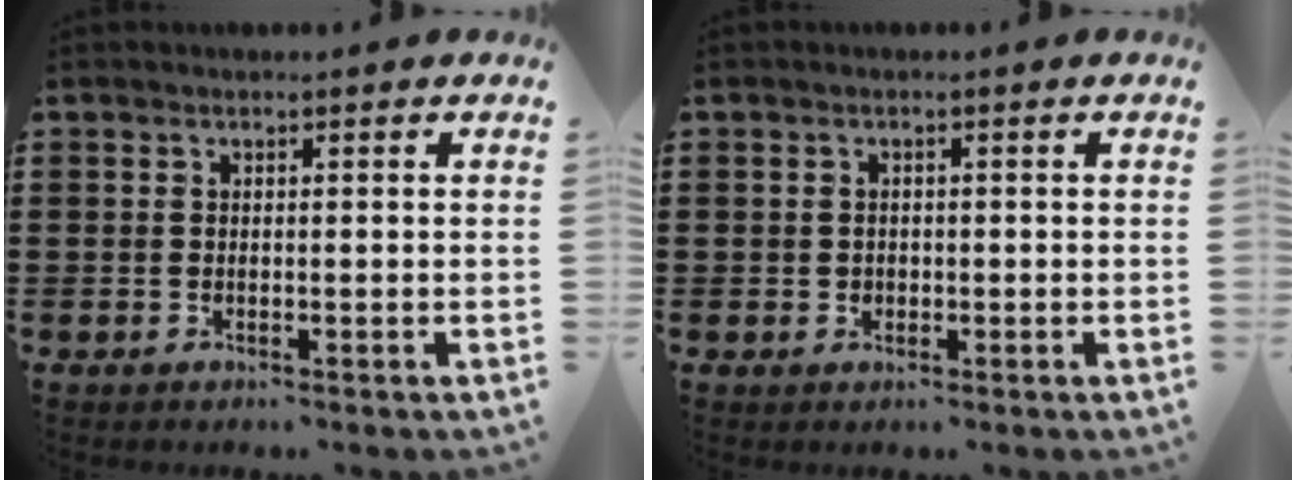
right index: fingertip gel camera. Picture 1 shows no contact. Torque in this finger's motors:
{"motor_torque": [-0.04, 0.04, -0.03, -0.01]}